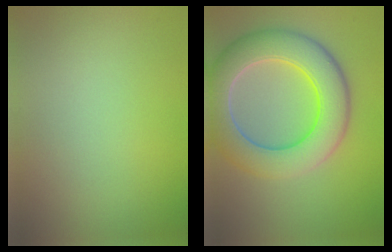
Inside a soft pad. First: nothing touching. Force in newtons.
{"total": 8.5, "press": 8.4, "slide": 0.6}